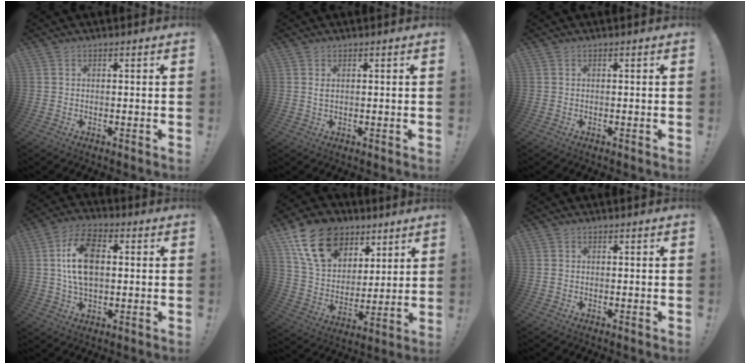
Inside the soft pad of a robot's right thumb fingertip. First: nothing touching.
{"total": 1.2, "force": [0.3, 0.4, 1.1], "torque": [-0.019, 0.001, 0.003]}
{"total": 0.0}
{"total": 13.6, "force": [1.5, 8.2, 10.7], "torque": [-0.191, 0.006, 0.024]}
{"total": 20.0, "force": [10.4, 13.8, 10.2], "torque": [-0.152, -0.045, 0.200]}
{"total": 0.6, "force": [0.0, 0.4, 0.3], "torque": [-0.008, 0.003, 0.000]}